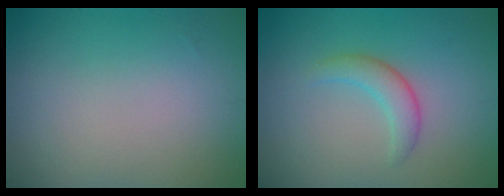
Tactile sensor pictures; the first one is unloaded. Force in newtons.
{"total": 2.1, "press": 2.1, "slide": 0.2}